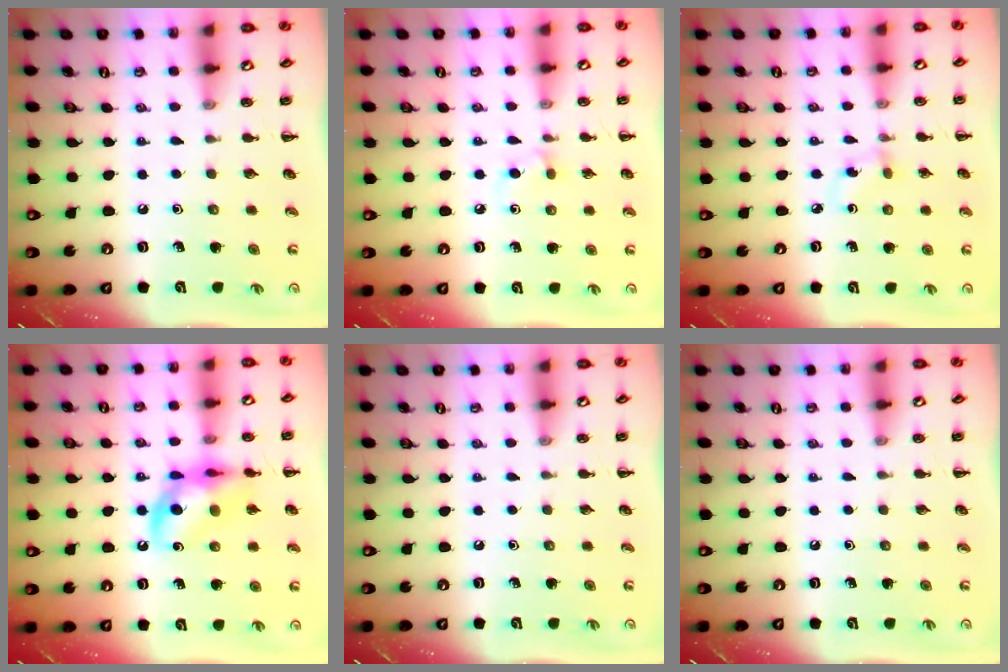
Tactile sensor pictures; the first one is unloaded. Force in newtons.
{"total": 4.7, "press": 4.3, "slide": 1.8}
{"total": 3.5, "press": 3.2, "slide": 1.4}
{"total": 13.5, "press": 13.2, "slide": 3.0}
{"total": 0.0}
{"total": 0.0}